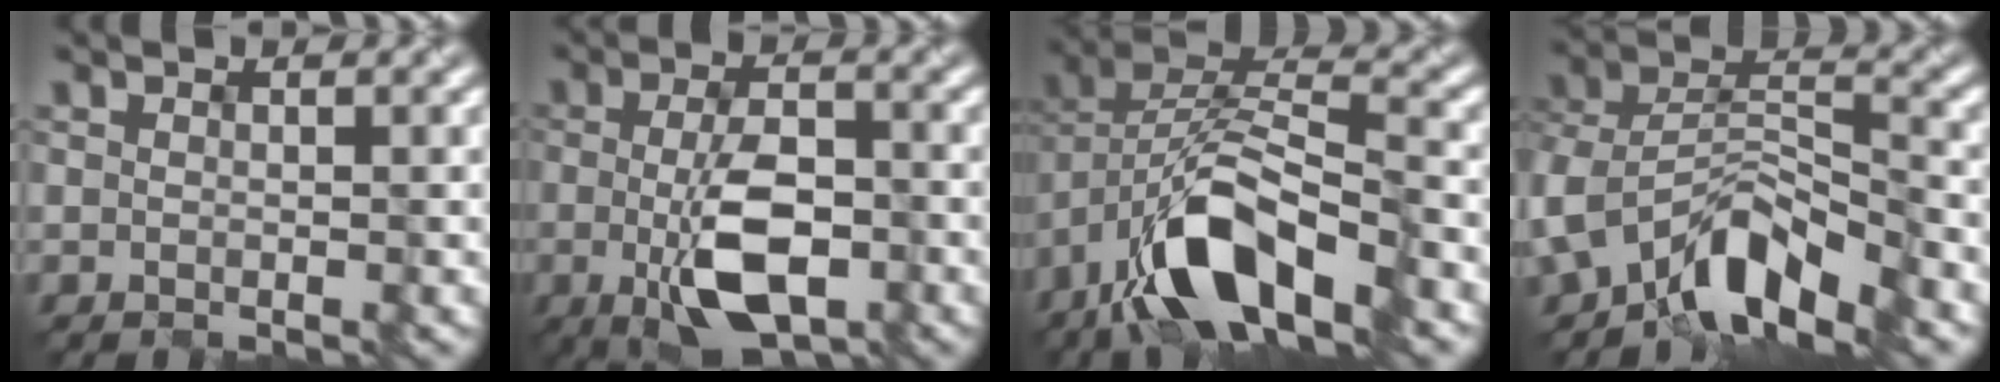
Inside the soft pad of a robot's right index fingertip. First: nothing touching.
{"total": 6.5, "force": [-1.8, 2.6, 5.6], "torque": [-0.107, -0.011, -0.030]}
{"total": 10.7, "force": [-6.1, 4.1, 7.7], "torque": [-0.143, 0.010, -0.113]}
{"total": 8.3, "force": [-5.4, 4.2, 4.6], "torque": [-0.068, -0.001, -0.107]}